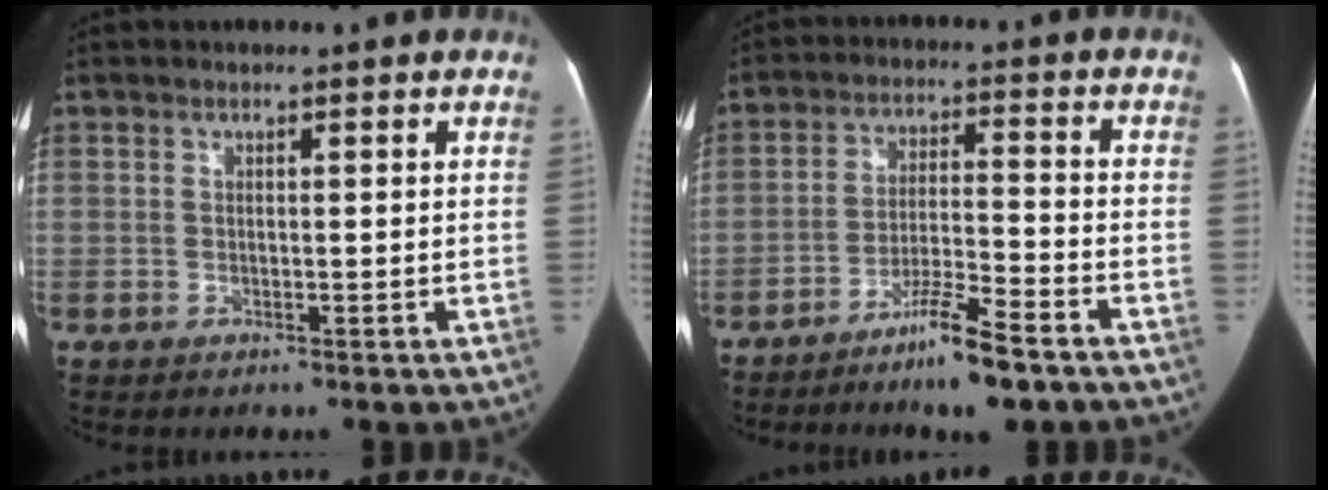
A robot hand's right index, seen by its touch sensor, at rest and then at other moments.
{"total": 8.8, "force": [-6.3, 0.3, 6.1], "torque": [-0.111, -0.017, -0.114]}